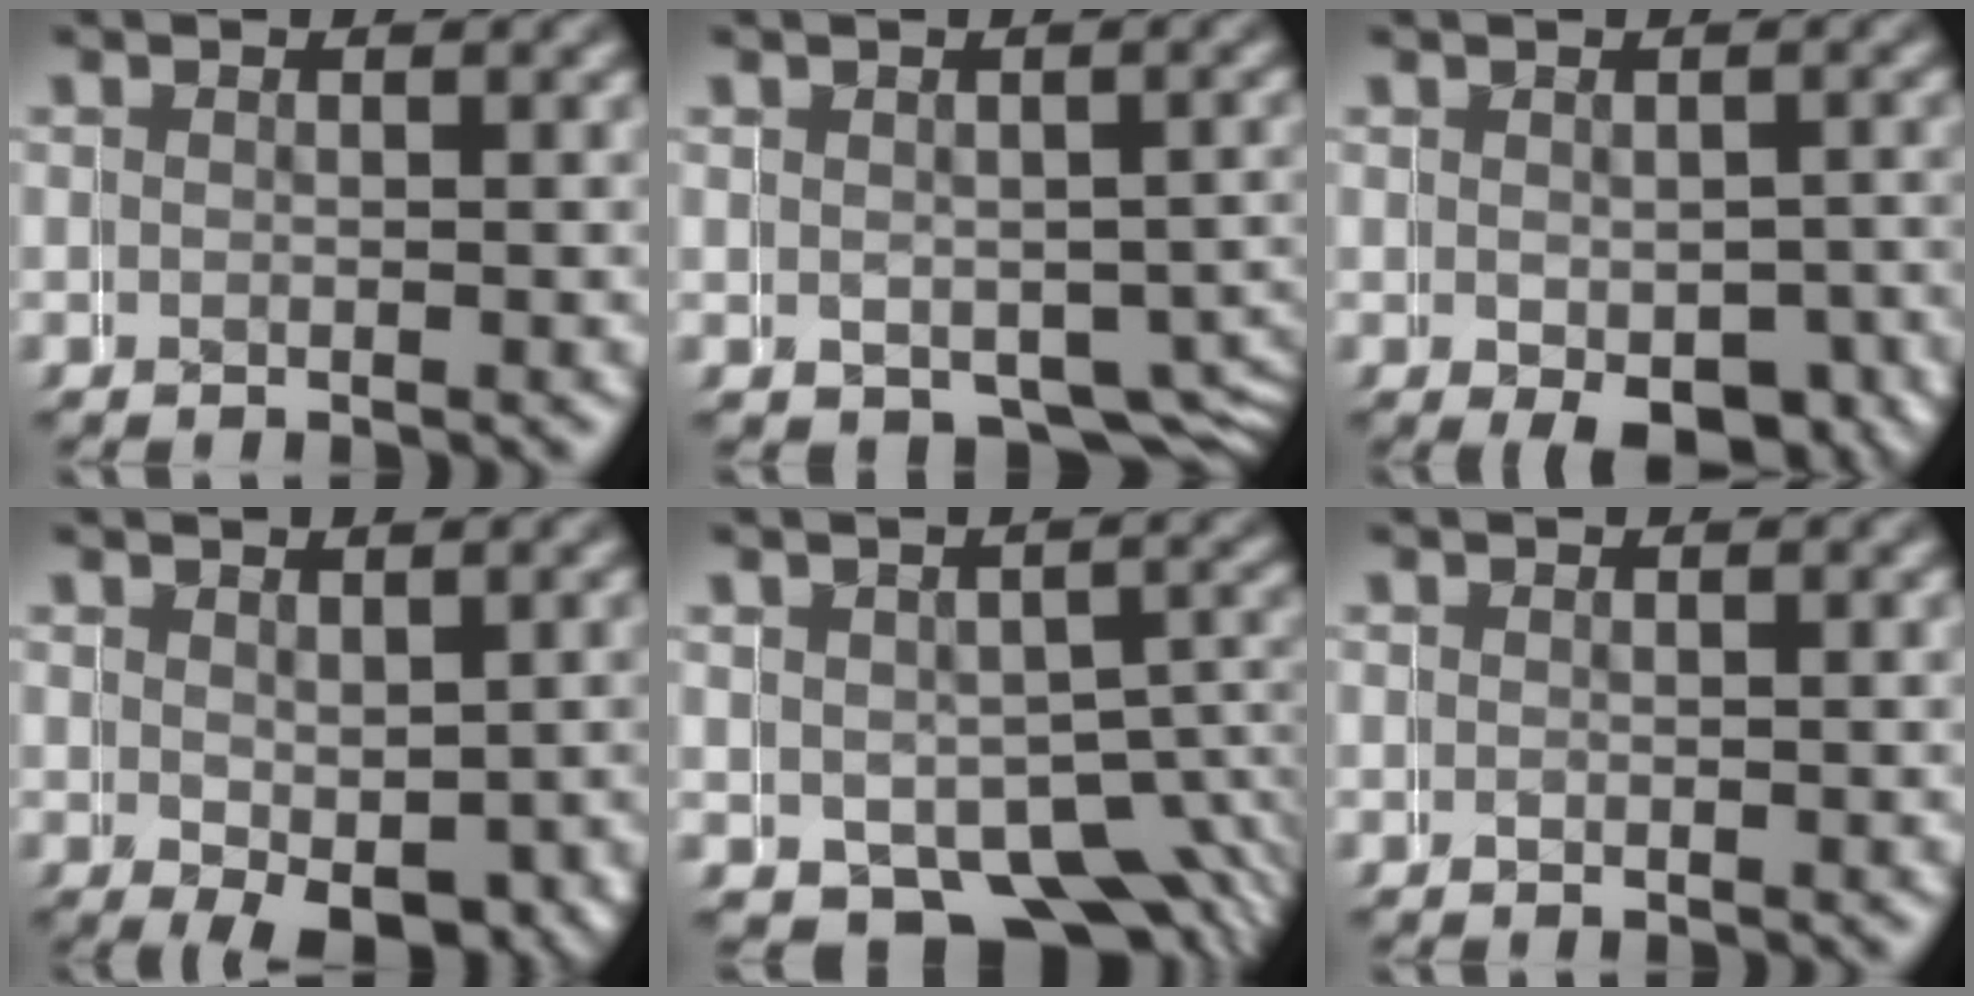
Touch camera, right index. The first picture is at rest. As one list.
[{"total": 3.7, "force": [-2.0, 2.5, 1.8], "torque": [0.009, -0.006, -0.027]}, {"total": 4.9, "force": [-2.3, 2.5, 3.5], "torque": [-0.031, -0.011, -0.030]}, {"total": 4.7, "force": [-0.8, 2.2, 4.0], "torque": [-0.059, -0.020, 0.005]}, {"total": 7.4, "force": [-2.7, 5.4, 4.2], "torque": [-0.045, -0.034, -0.026]}, {"total": 1.1, "force": [0.2, 0.6, 0.9], "torque": [-0.015, -0.004, 0.005]}]